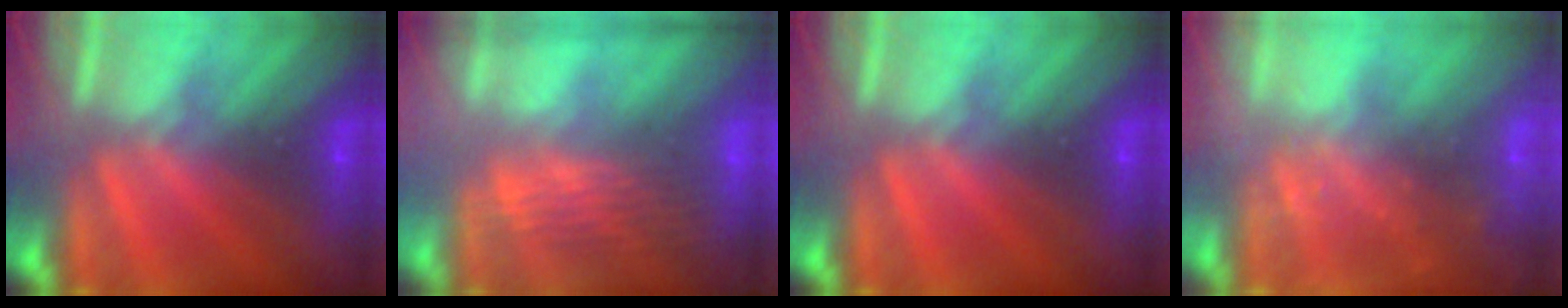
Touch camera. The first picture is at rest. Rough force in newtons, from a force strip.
{"total": 2.8}
{"total": 0.0}
{"total": 5.5}